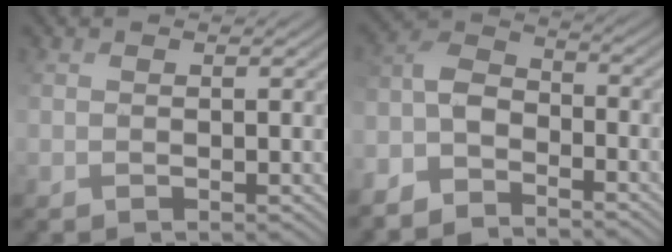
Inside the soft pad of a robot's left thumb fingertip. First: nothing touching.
{"total": 7.8, "force": [-6.2, 3.4, 3.3], "torque": [-0.076, -0.003, -0.137]}